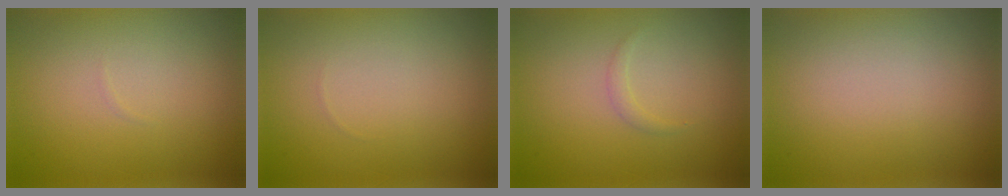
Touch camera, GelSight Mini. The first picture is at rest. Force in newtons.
{"total": 0.0}
{"total": 0.7, "press": 0.7, "slide": 0.1}
{"total": 0.0}